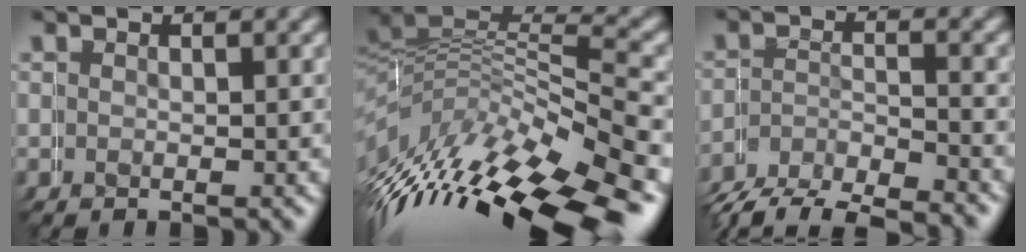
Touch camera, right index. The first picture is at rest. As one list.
[{"total": 11.0, "force": [-5.0, 7.8, 5.9], "torque": [-0.128, -0.021, -0.066]}, {"total": 4.2, "force": [-3.2, 2.7, 0.5], "torque": [-0.010, -0.002, -0.061]}]